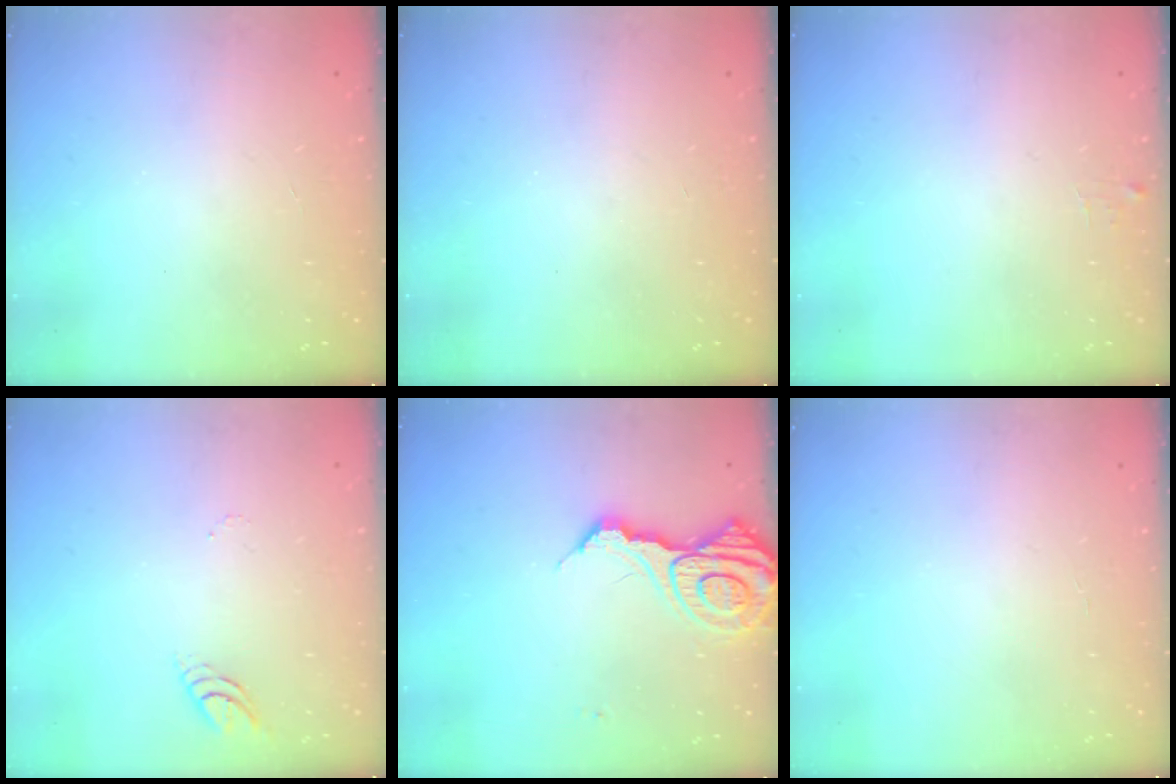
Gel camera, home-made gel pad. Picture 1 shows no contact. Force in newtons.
{"total": 0.0}
{"total": 4.0, "press": 4.0, "slide": 0.4}
{"total": 4.0, "press": 4.0, "slide": 0.3}
{"total": 14.4, "press": 14.3, "slide": 1.7}
{"total": 1.9, "press": 1.9, "slide": 0.2}